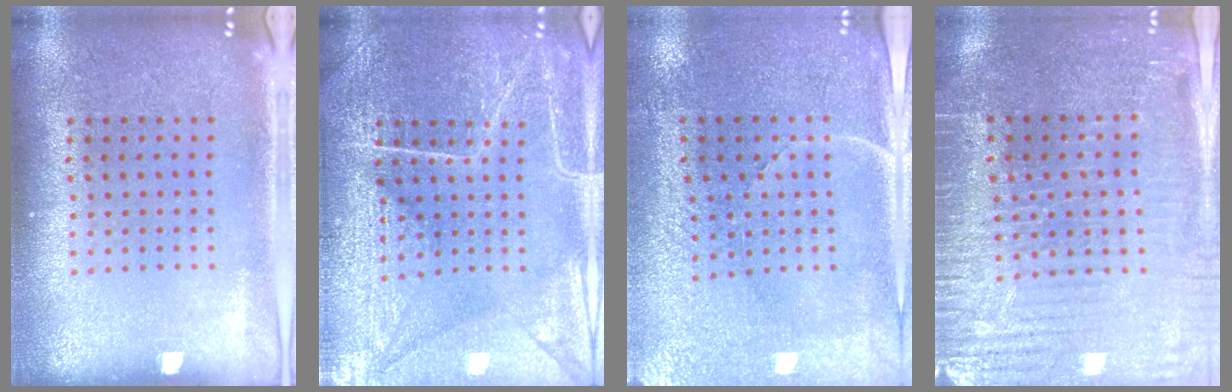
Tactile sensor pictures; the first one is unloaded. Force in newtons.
{"total": 4.2, "press": 4.2, "slide": 0.3}
{"total": 3.4, "press": 3.1, "slide": 1.4}
{"total": 3.5, "press": 3.3, "slide": 1.2}